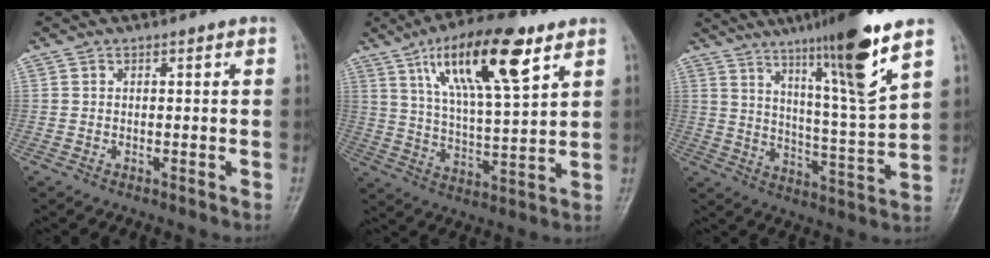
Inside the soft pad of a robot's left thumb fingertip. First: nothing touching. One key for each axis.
{"total": 18.4, "fx": 9.3, "fy": 5.4, "fz": 14.9, "tx": -0.234, "ty": -0.029, "tz": 0.163}
{"total": 16.5, "fx": 10.1, "fy": 0.4, "fz": 13.0, "tx": -0.206, "ty": -0.055, "tz": 0.166}